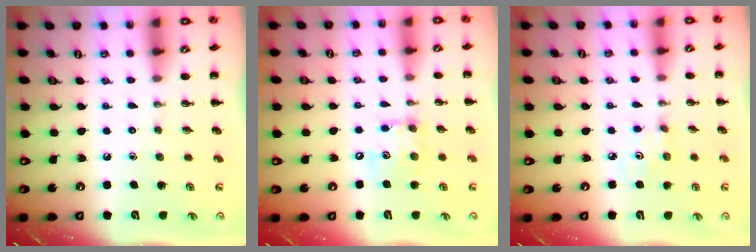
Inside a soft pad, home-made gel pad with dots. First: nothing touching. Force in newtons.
{"total": 8.8, "press": 8.7, "slide": 1.1}
{"total": 2.7, "press": 2.6, "slide": 0.6}